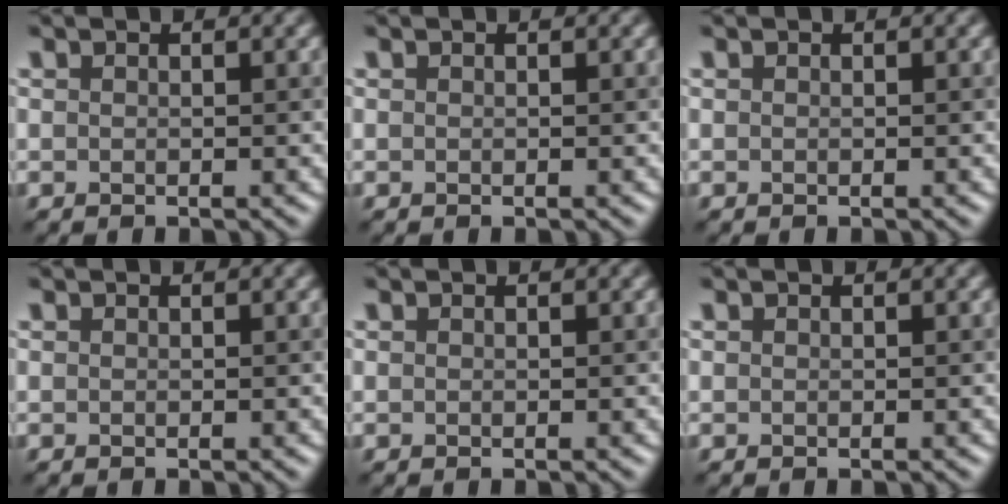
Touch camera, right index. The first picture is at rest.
{"total": 0.0}
{"total": 0.0}
{"total": 0.0}
{"total": 0.0}
{"total": 0.0}